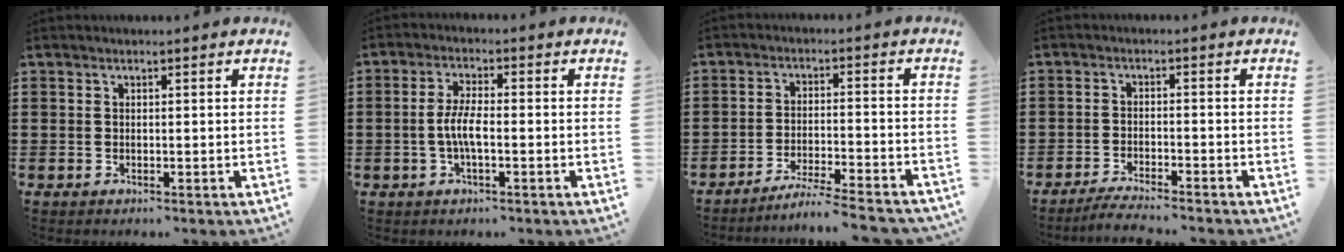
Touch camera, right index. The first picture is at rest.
{"total": 4.4, "force": [-1.0, 1.1, 4.1], "torque": [-0.095, -0.003, -0.026]}
{"total": 5.0, "force": [-4.7, -0.5, 1.6], "torque": [-0.035, -0.012, -0.095]}
{"total": 2.8, "force": [-2.7, -0.1, 0.6], "torque": [-0.011, 0.002, -0.054]}